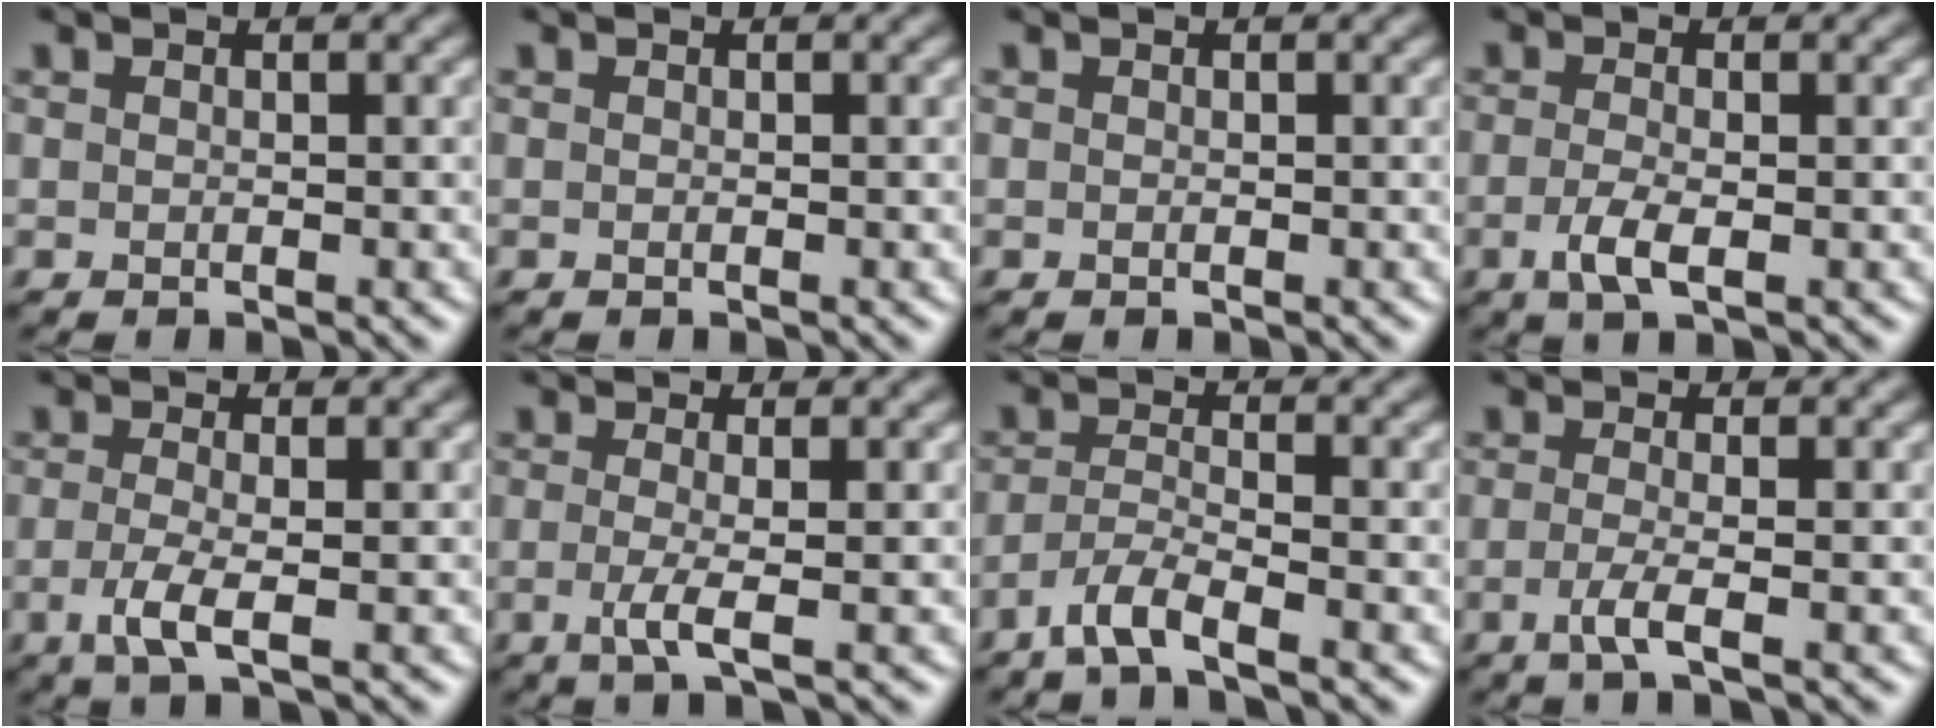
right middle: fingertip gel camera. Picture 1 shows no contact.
{"total": 0.0}
{"total": 0.0}
{"total": 2.5, "force": [-0.8, 0.9, 2.2], "torque": [-0.054, -0.007, -0.019]}
{"total": 2.7, "force": [-0.8, 0.7, 2.5], "torque": [-0.059, -0.007, -0.020]}
{"total": 2.6, "force": [-0.6, 0.5, 2.4], "torque": [-0.049, -0.007, -0.015]}
{"total": 3.3, "force": [-2.3, 0.5, 2.3], "torque": [-0.048, -0.001, -0.057]}
{"total": 2.4, "force": [-0.8, 0.6, 2.2], "torque": [-0.044, -0.004, -0.025]}